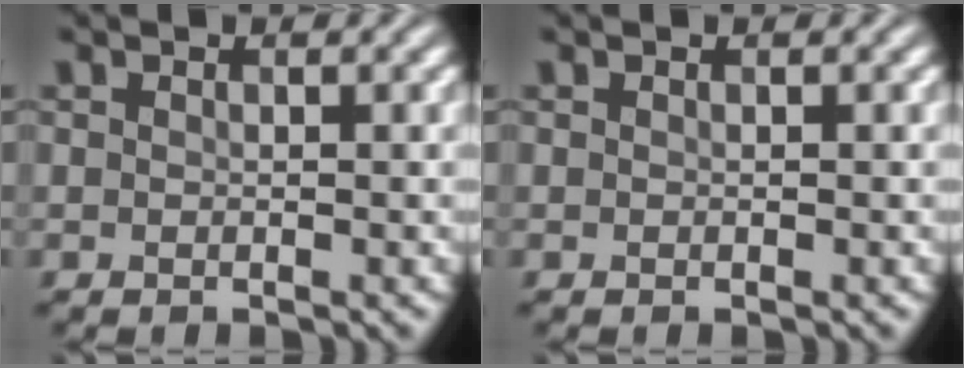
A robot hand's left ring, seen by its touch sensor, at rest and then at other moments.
{"total": 0.0}